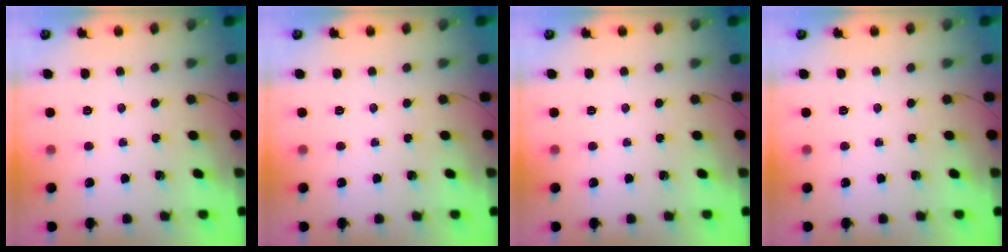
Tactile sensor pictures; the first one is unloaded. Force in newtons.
{"total": 0.0}
{"total": 0.0}
{"total": 0.0}